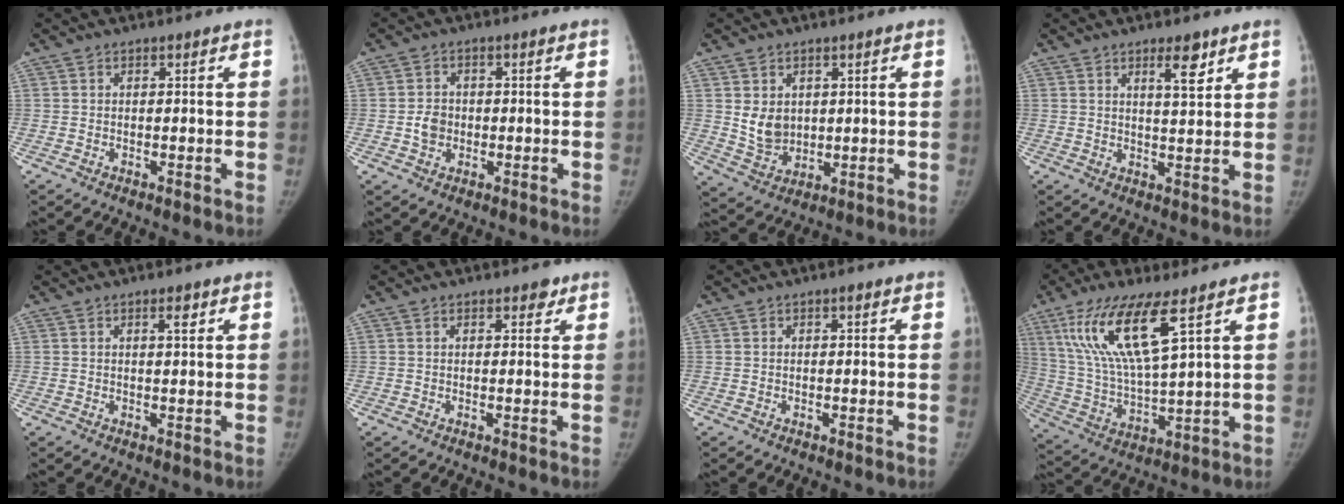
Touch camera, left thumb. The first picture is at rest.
{"total": 3.6, "force": [-0.6, 3.1, 1.7], "torque": [-0.015, 0.005, -0.014]}
{"total": 6.4, "force": [1.4, 5.1, 3.6], "torque": [-0.039, -0.022, 0.041]}
{"total": 5.1, "force": [3.2, 1.4, 3.8], "torque": [-0.047, -0.023, 0.051]}
{"total": 1.9, "force": [1.0, 0.5, 1.6], "torque": [-0.020, -0.004, 0.016]}
{"total": 1.7, "force": [1.1, 1.0, 0.9], "torque": [0.006, -0.005, 0.007]}
{"total": 0.5, "force": [0.2, 0.2, 0.4], "torque": [-0.005, 0.000, 0.002]}
{"total": 15.7, "force": [7.9, 3.4, 13.2], "torque": [-0.276, -0.035, 0.162]}